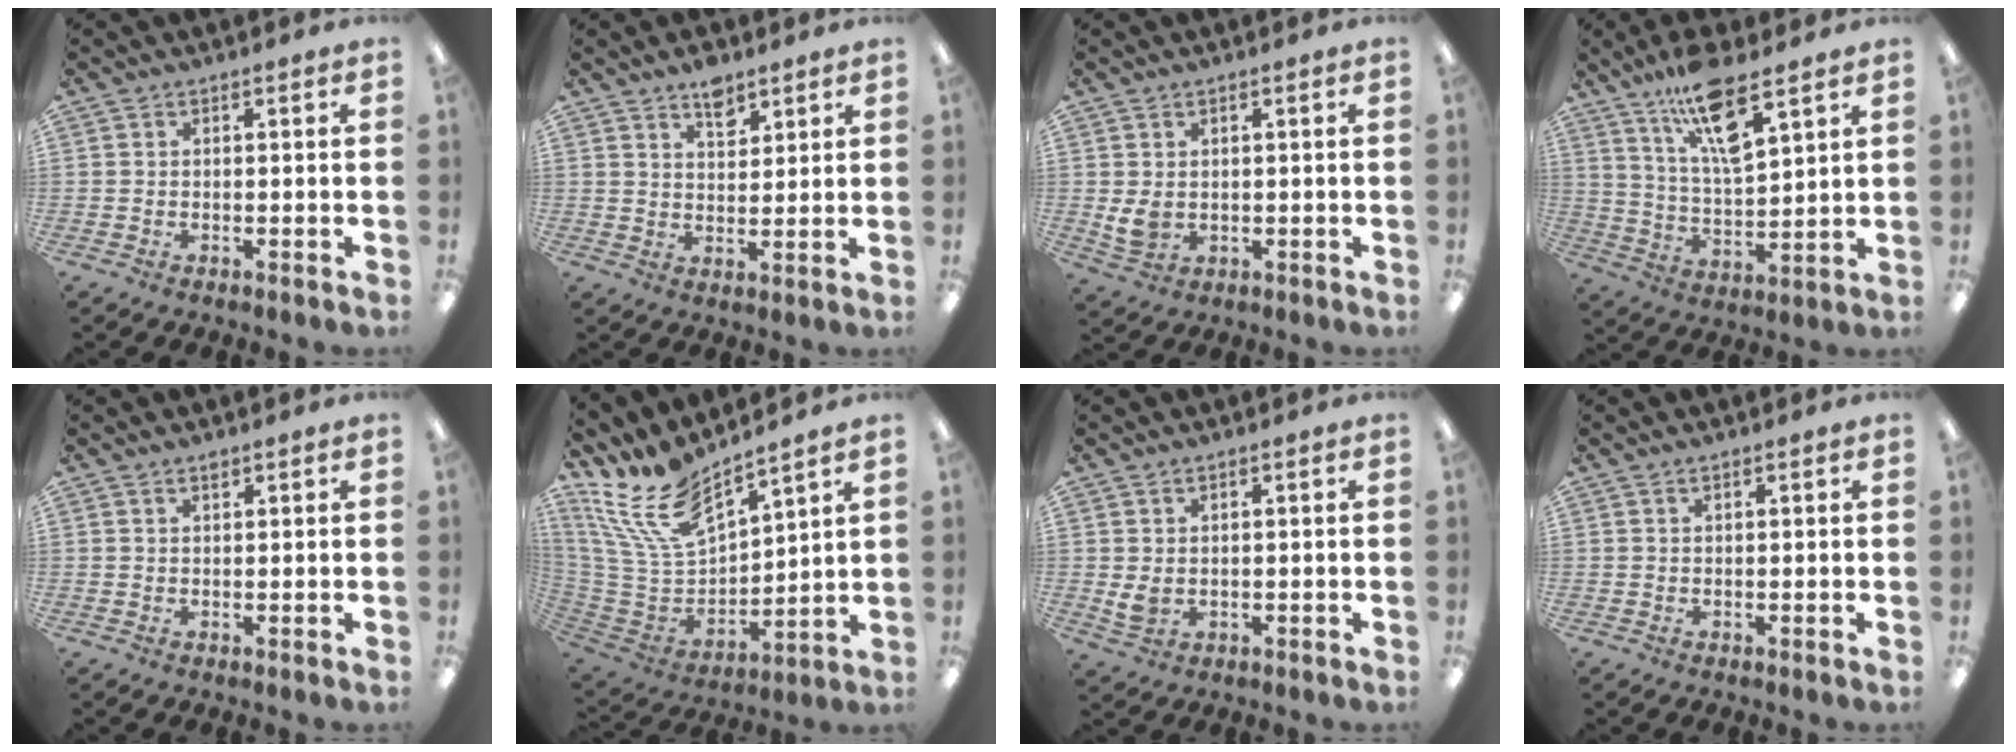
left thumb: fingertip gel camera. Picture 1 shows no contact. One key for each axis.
{"total": 5.8, "fx": 4.4, "fy": 2.8, "fz": 2.6, "tx": -0.029, "ty": -0.026, "tz": 0.076}
{"total": 4.2, "fx": 1.0, "fy": 3.0, "fz": 2.8, "tx": -0.051, "ty": -0.008, "tz": 0.015}
{"total": 14.4, "fx": 9.7, "fy": 4.2, "fz": 9.8, "tx": -0.169, "ty": -0.043, "tz": 0.164}
{"total": 1.1, "fx": 1.0, "fy": 0.3, "fz": 0.4, "tx": -0.010, "ty": 0.000, "tz": 0.019}
{"total": 16.7, "fx": 12.6, "fy": 6.6, "fz": 8.7, "tx": -0.212, "ty": -0.091, "tz": 0.229}
{"total": 3.4, "fx": 0.8, "fy": 2.2, "fz": 2.4, "tx": -0.038, "ty": -0.007, "tz": 0.013}
{"total": 0.6, "fx": 0.5, "fy": 0.1, "fz": 0.3, "tx": -0.007, "ty": 0.001, "tz": 0.009}